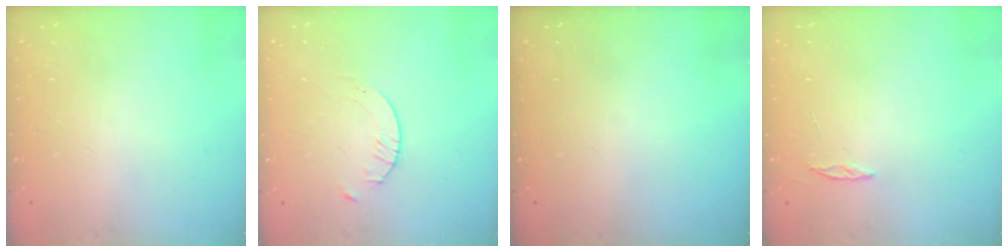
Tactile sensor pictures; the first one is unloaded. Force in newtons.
{"total": 1.6, "press": 1.6, "slide": 0.2}
{"total": 0.0}
{"total": 2.0, "press": 2.0, "slide": 0.2}